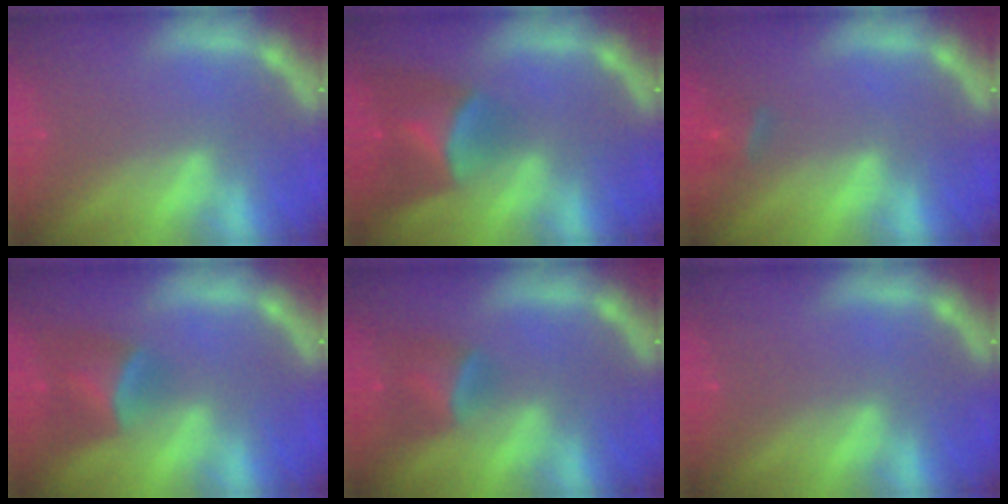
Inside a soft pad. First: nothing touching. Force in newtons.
{"total": 6.0}
{"total": 1.9}
{"total": 4.4}
{"total": 3.4}
{"total": 0.0}